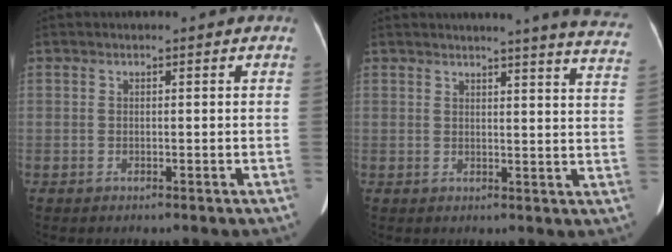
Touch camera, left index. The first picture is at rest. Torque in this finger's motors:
{"motor_torque": [0.21, -0.67, 0.04, 0.02]}